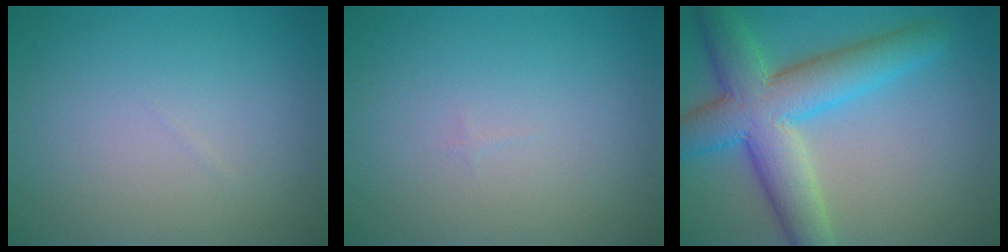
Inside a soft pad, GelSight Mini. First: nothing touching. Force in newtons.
{"total": 0.0}
{"total": 8.6, "press": 8.6, "slide": 0.4}